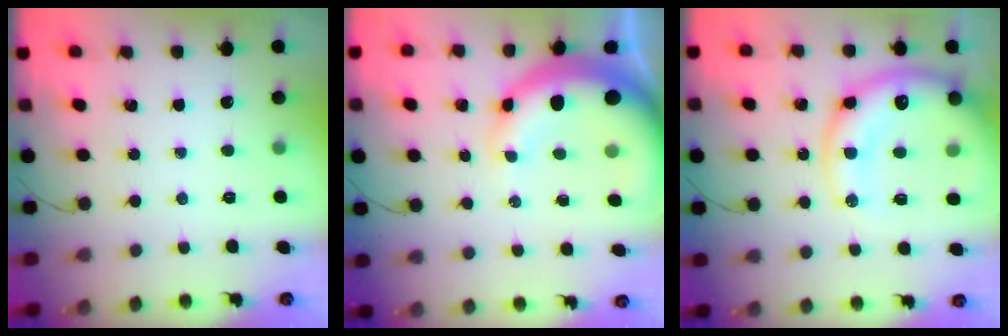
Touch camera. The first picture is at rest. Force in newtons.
{"total": 13.9, "press": 13.6, "slide": 2.8}
{"total": 19.2, "press": 18.9, "slide": 3.3}